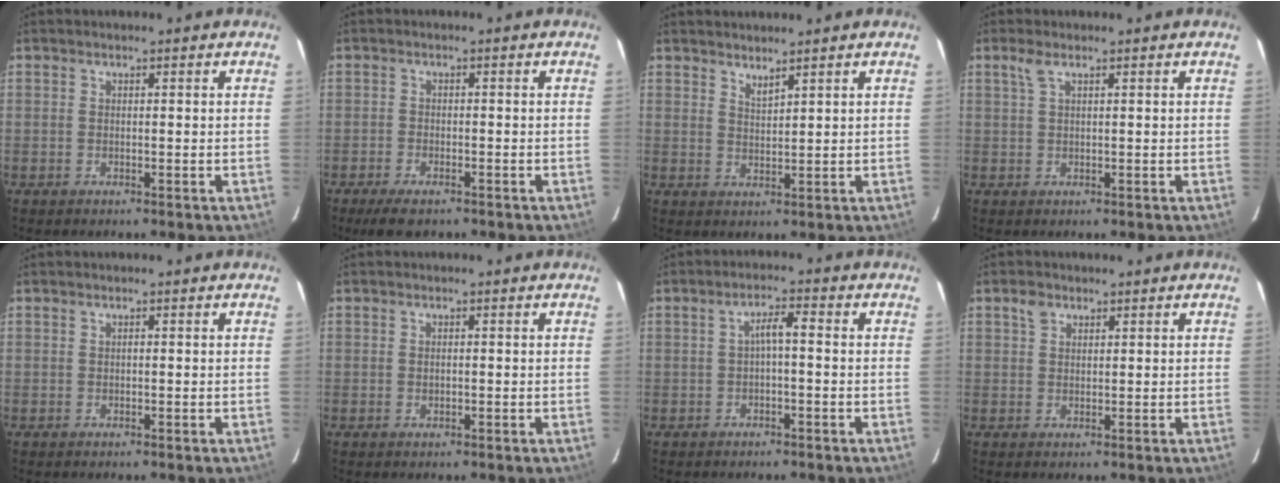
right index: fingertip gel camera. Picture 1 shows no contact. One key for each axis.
{"total": 5.2, "fx": -3.8, "fy": 1.9, "fz": 2.8, "tx": -0.072, "ty": -0.015, "tz": -0.066}
{"total": 2.1, "fx": 1.9, "fy": 0.2, "fz": 0.9, "tx": -0.015, "ty": 0.000, "tz": 0.033}
{"total": 1.7, "fx": 1.0, "fy": 0.3, "fz": 1.4, "tx": -0.031, "ty": 0.006, "tz": 0.021}
{"total": 0.0}
{"total": 0.8, "fx": -0.1, "fy": 0.6, "fz": 0.5, "tx": -0.008, "ty": 0.000, "tz": -0.002}
{"total": 2.8, "fx": -0.6, "fy": 0.5, "fz": 2.7, "tx": -0.051, "ty": 0.010, "tz": -0.008}
{"total": 2.2, "fx": 1.2, "fy": 1.6, "fz": 0.9, "tx": -0.017, "ty": 0.008, "tz": 0.022}